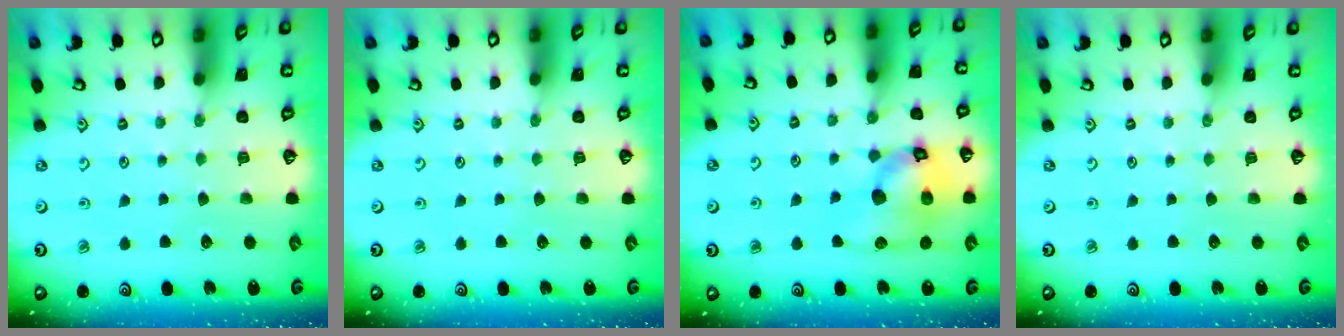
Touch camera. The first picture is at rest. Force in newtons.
{"total": 0.0}
{"total": 16.5, "press": 16.4, "slide": 2.2}
{"total": 0.0}